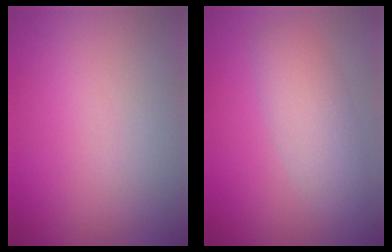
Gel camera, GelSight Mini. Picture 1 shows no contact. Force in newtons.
{"total": 3.6, "press": 3.6, "slide": 0.4}